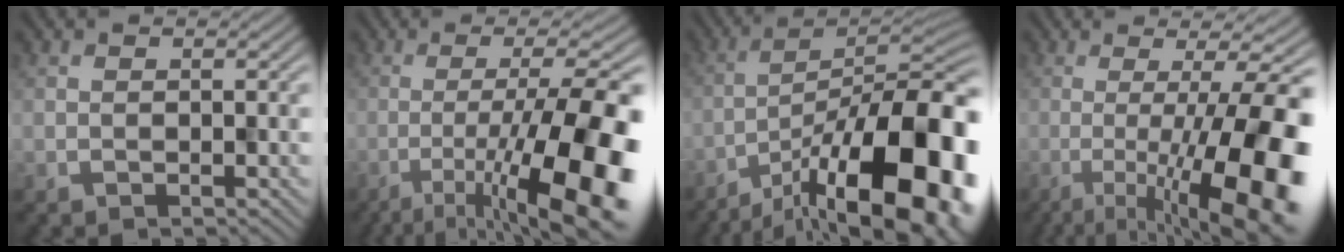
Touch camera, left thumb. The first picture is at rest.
{"total": 16.6, "force": [-6.2, 4.3, 14.7], "torque": [-0.213, -0.004, -0.092]}
{"total": 18.9, "force": [-10.1, 6.0, 14.8], "torque": [-0.197, -0.013, -0.165]}
{"total": 16.2, "force": [-3.8, 3.9, 15.3], "torque": [-0.195, -0.005, -0.052]}